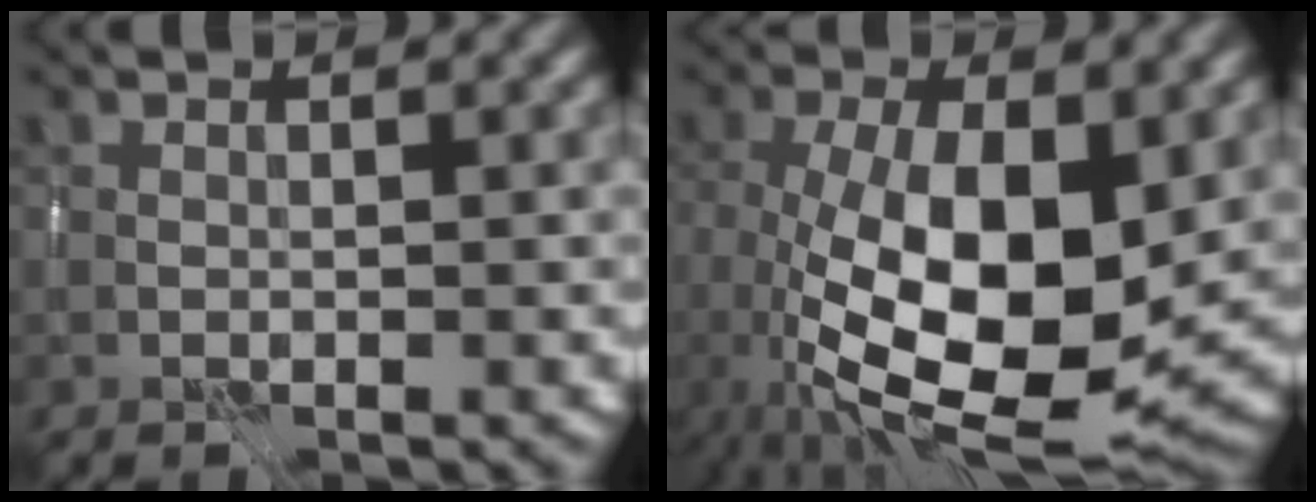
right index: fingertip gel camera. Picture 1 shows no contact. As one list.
[{"total": 12.7, "force": [-1.4, 5.5, 11.3], "torque": [-0.199, -0.020, -0.025]}]